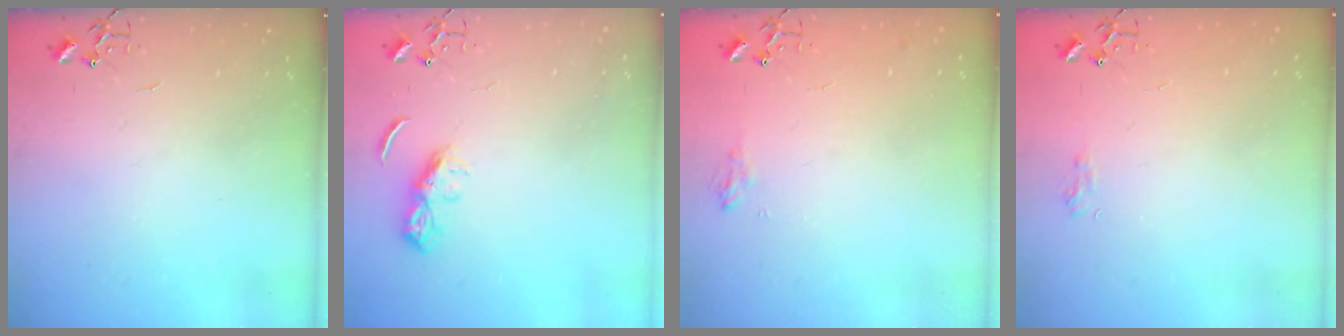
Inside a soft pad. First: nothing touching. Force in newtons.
{"total": 6.7, "press": 6.7, "slide": 0.6}
{"total": 5.8, "press": 5.7, "slide": 0.7}
{"total": 6.1, "press": 6.1, "slide": 0.8}